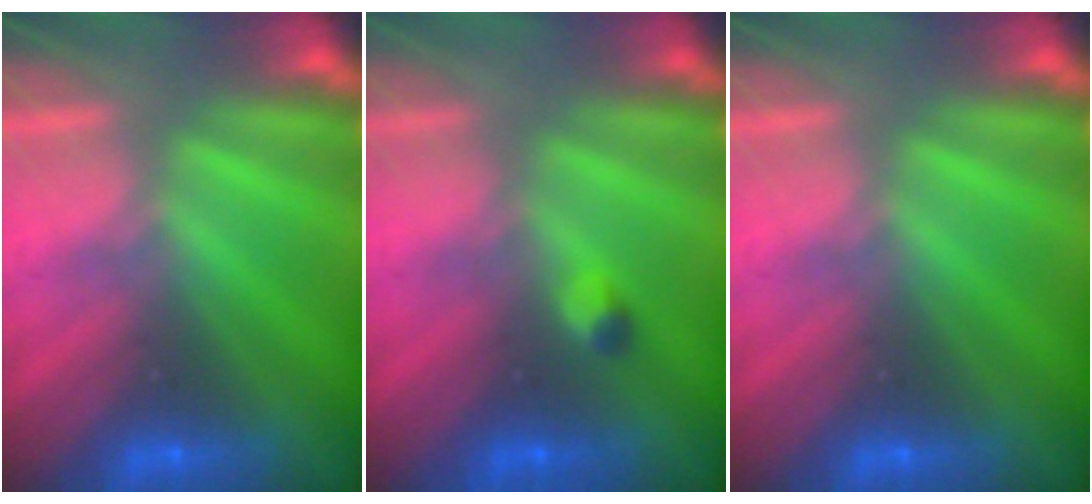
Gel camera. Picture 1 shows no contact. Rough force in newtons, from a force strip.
{"total": 2.4}
{"total": 0.0}